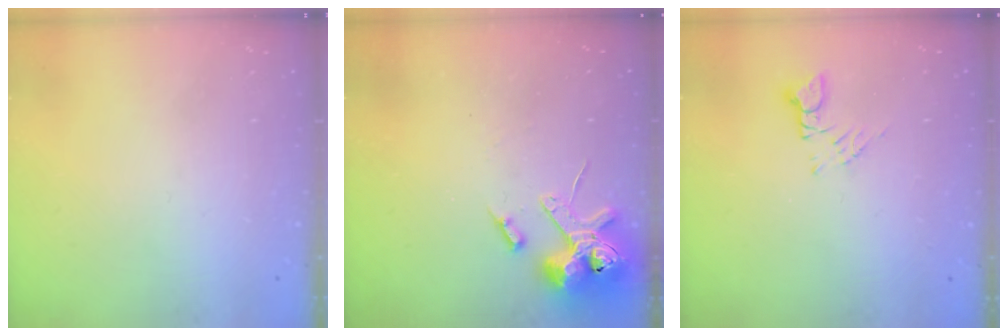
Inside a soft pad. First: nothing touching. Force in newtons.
{"total": 12.6, "press": 12.4, "slide": 2.1}
{"total": 4.6, "press": 4.5, "slide": 0.6}